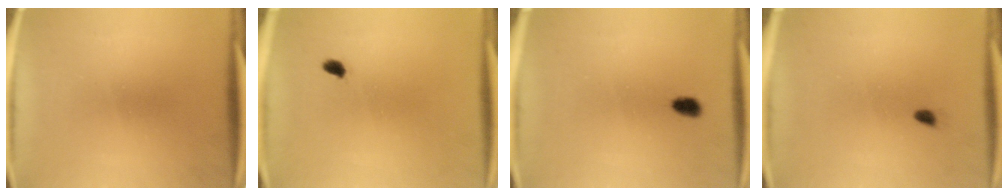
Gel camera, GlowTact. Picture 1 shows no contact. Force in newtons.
{"total": 1.4}
{"total": 2.2}
{"total": 0.6}